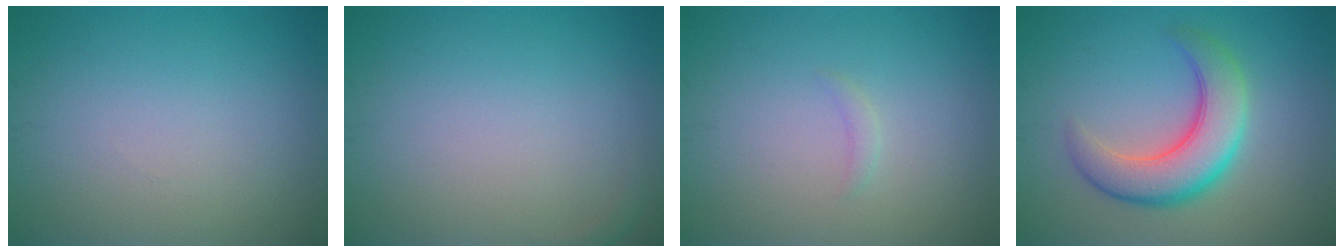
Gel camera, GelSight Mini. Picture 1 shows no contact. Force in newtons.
{"total": 0.6, "press": 0.6, "slide": 0.1}
{"total": 0.7, "press": 0.7, "slide": 0.1}
{"total": 6.3, "press": 6.3, "slide": 0.4}